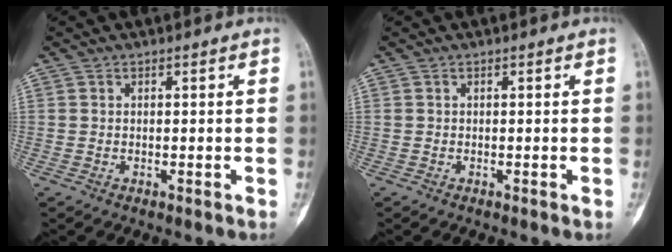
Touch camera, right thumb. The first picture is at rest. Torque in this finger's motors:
{"motor_torque": [-0.25, 0.26, -0.32, 0.19, -0.02]}